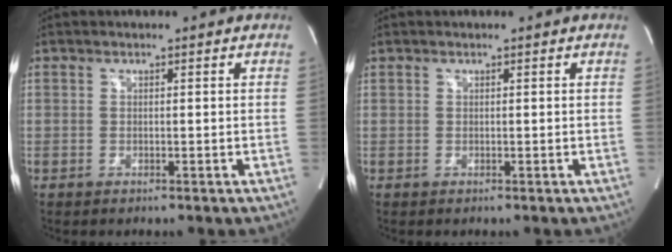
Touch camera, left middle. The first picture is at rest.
{"total": 0.0}